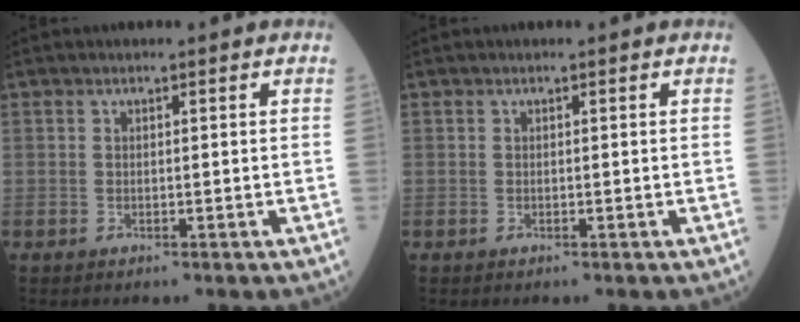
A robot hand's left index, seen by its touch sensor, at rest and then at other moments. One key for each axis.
{"total": 0.0}